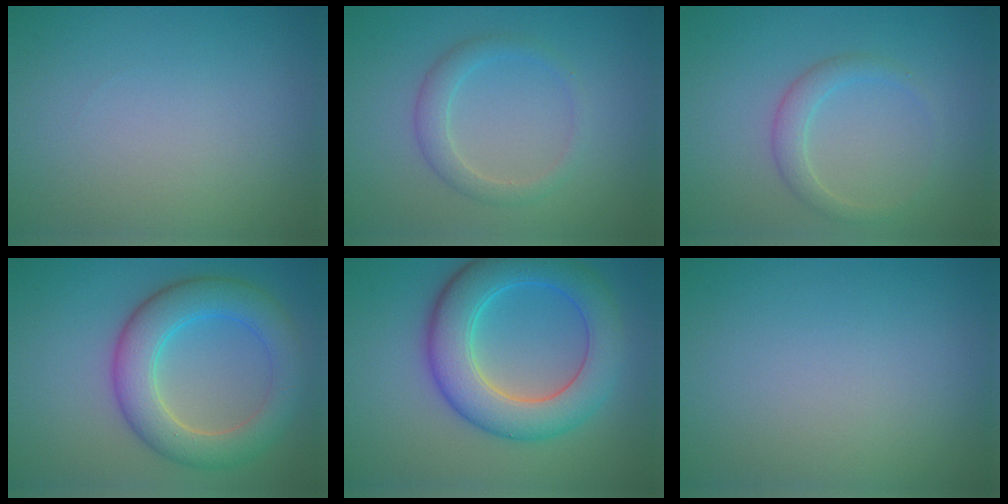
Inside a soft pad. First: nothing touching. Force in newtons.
{"total": 2.2, "press": 2.2, "slide": 0.1}
{"total": 1.9, "press": 1.9, "slide": 0.1}
{"total": 6.5, "press": 6.5, "slide": 0.2}
{"total": 7.7, "press": 7.7, "slide": 0.1}
{"total": 0.0}